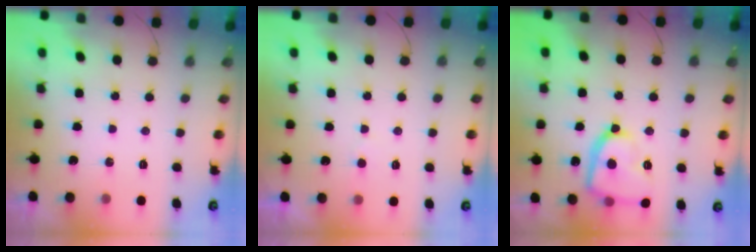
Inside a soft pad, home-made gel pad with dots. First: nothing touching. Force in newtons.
{"total": 3.0, "press": 3.0, "slide": 0.2}
{"total": 16.4, "press": 16.3, "slide": 1.6}